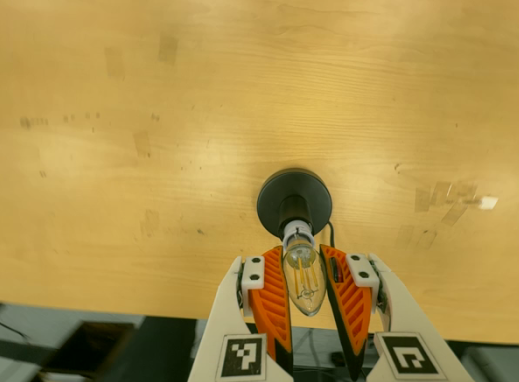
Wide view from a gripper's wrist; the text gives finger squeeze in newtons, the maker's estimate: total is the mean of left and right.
{"total": 13.3, "left": 12.0, "right": 14.6}